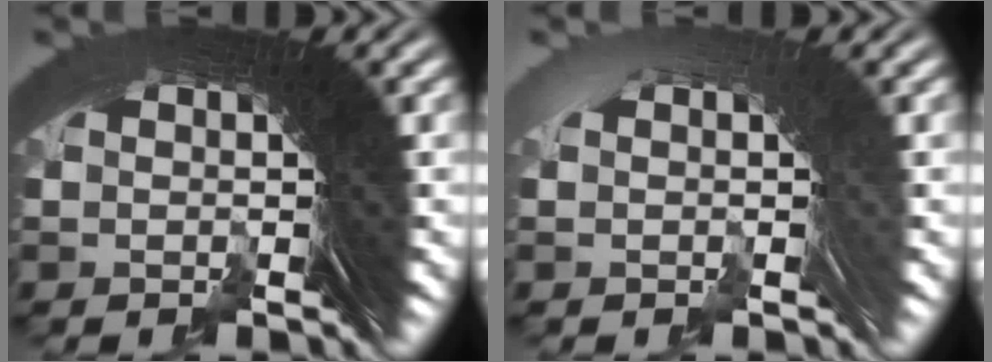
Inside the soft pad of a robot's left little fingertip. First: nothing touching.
{"total": 8.5, "force": [1.1, -4.5, -7.1], "torque": [0.135, 0.023, 0.012]}